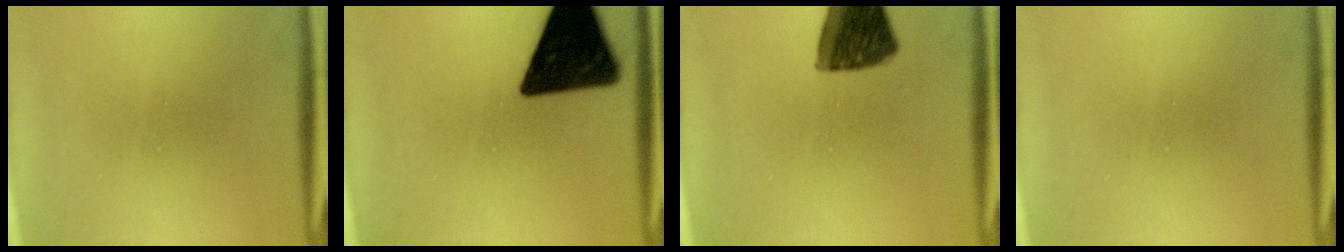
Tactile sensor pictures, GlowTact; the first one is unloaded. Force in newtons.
{"total": 15.5}
{"total": 11.0}
{"total": 0.0}